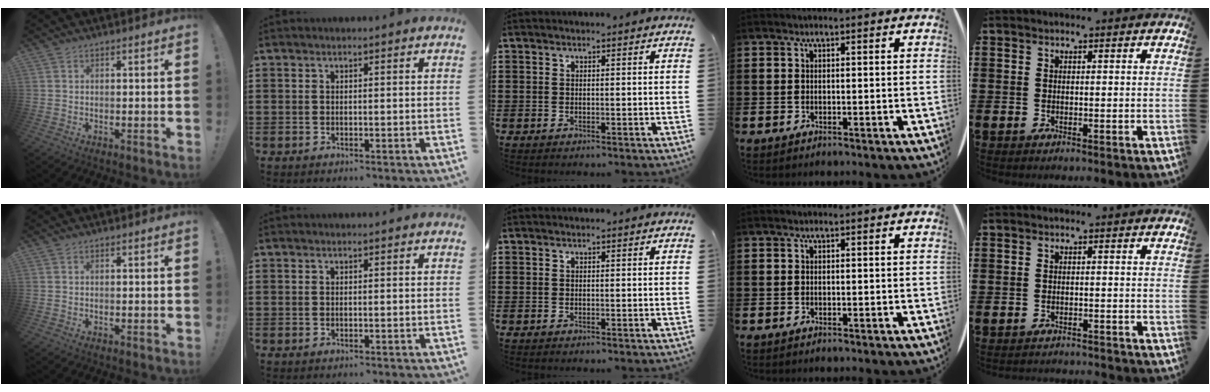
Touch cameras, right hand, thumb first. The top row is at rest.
{"little": {"total": 1.1, "force": [-1.1, -0.1, -0.1], "torque": [-0.002, 0.002, -0.024]}}